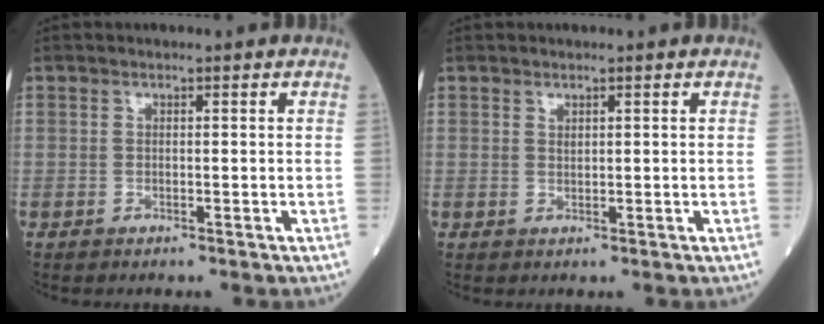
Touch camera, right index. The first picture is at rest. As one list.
[{"total": 0.6, "force": [0.5, 0.2, 0.3], "torque": [-0.008, -0.003, 0.012]}]